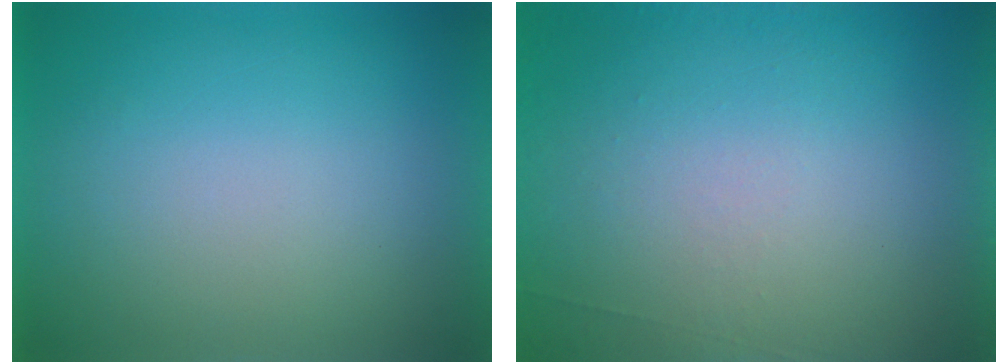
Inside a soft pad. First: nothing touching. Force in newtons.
{"total": 6.8}